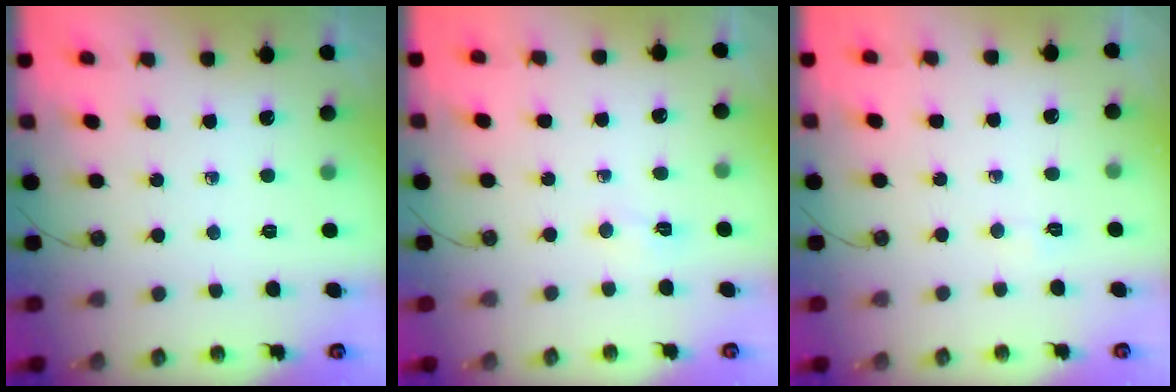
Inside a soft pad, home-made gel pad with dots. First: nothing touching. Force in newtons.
{"total": 2.8, "press": 2.7, "slide": 0.5}
{"total": 2.9, "press": 2.6, "slide": 1.4}